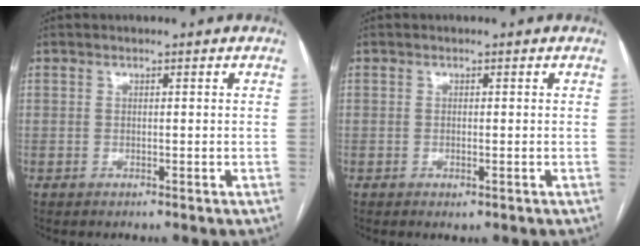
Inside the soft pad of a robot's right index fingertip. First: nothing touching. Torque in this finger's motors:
{"motor_torque": [0.21, -0.02, 0.06, 0.00]}